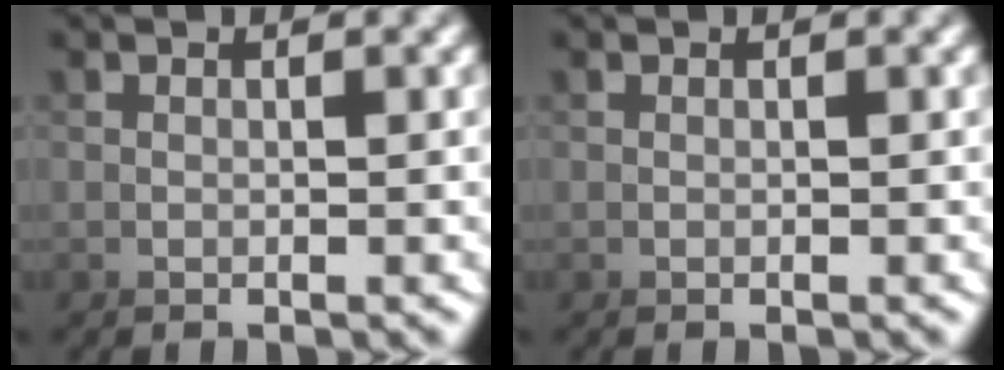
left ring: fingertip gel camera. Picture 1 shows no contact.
{"total": 0.0}